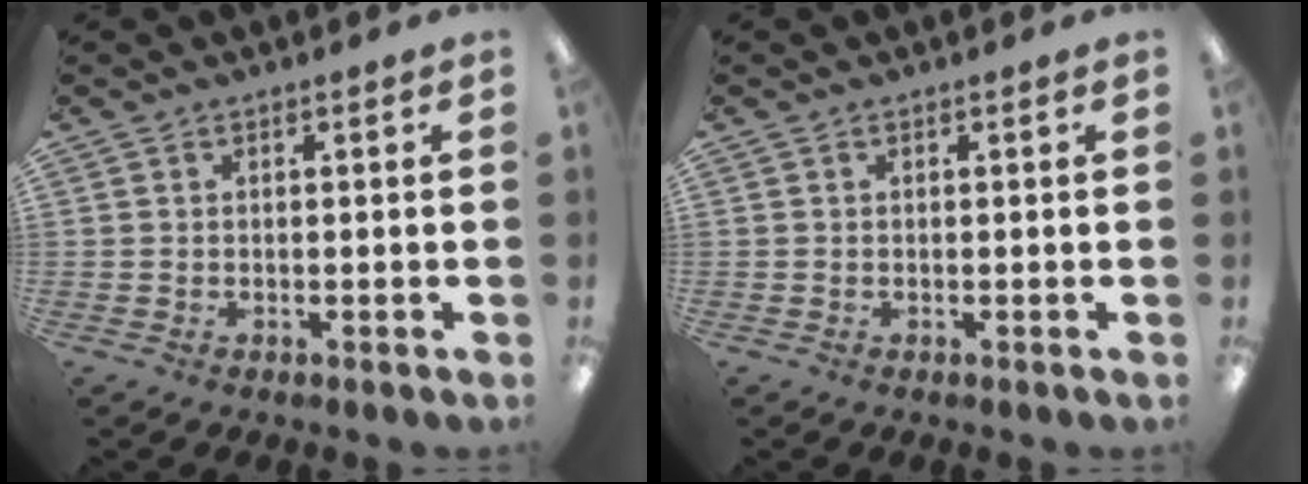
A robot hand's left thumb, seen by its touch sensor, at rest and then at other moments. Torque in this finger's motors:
{"motor_torque": [-0.04, -0.04, 0.09, -0.08, 0.00]}